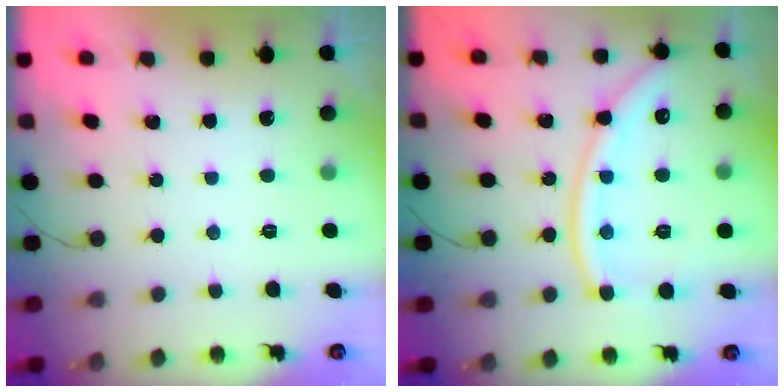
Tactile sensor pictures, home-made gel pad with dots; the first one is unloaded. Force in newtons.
{"total": 14.5, "press": 14.4, "slide": 1.5}